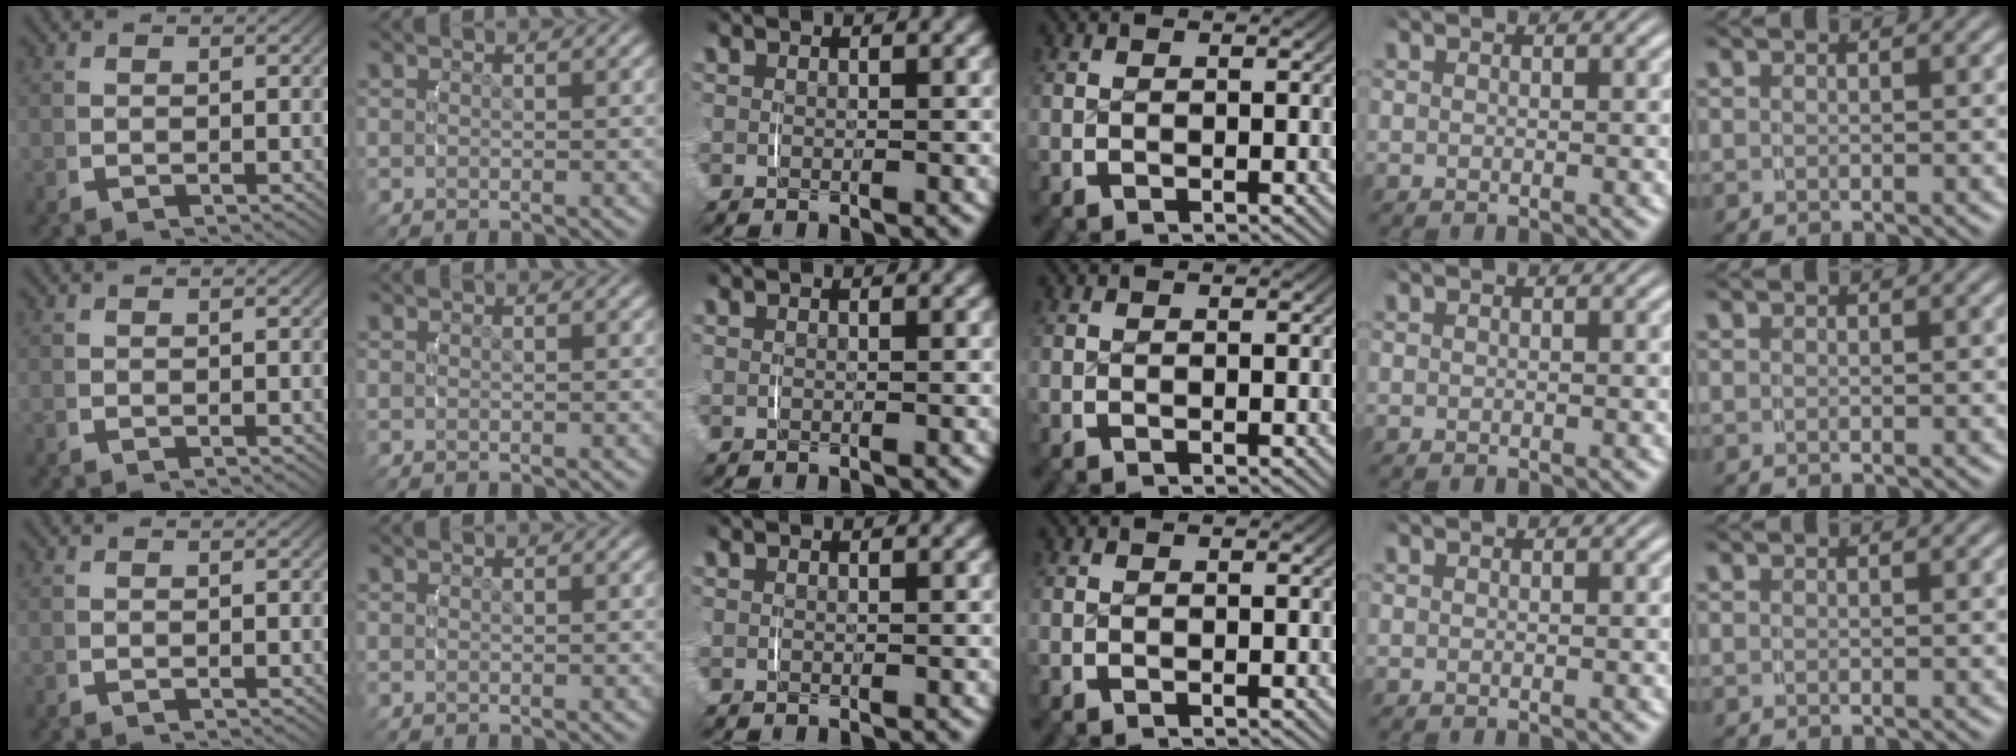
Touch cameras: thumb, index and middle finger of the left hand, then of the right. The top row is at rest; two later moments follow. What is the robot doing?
{"motion": "lift_and_place", "object": "scarf"}